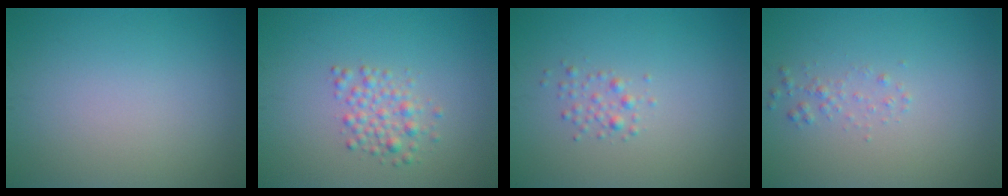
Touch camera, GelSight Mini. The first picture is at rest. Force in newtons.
{"total": 2.3, "press": 2.3, "slide": 0.0}
{"total": 1.2, "press": 1.2, "slide": 0.0}
{"total": 1.0, "press": 1.0, "slide": 0.1}